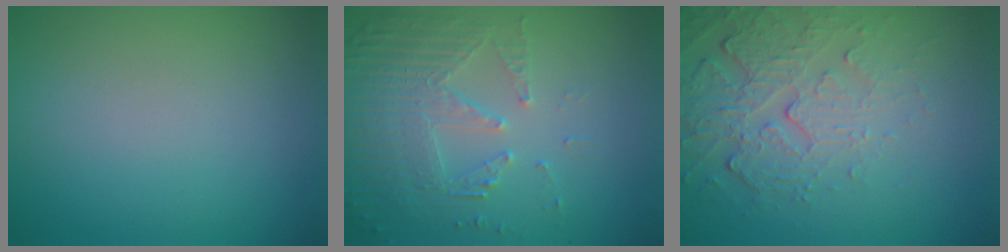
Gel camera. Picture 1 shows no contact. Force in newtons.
{"total": 5.5, "press": 3.7, "slide": 4.0}
{"total": 5.5, "press": 3.5, "slide": 4.2}